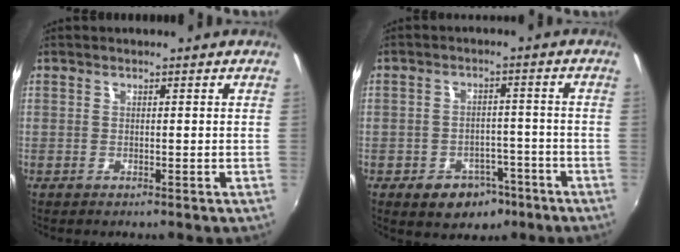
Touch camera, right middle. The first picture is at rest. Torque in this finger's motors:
{"motor_torque": [0.44, -0.40, 0.00, -0.01]}